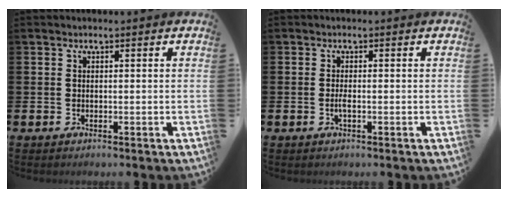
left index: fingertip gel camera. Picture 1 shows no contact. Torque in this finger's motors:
{"motor_torque": [0.03, 0.01, 0.01, 0.03]}